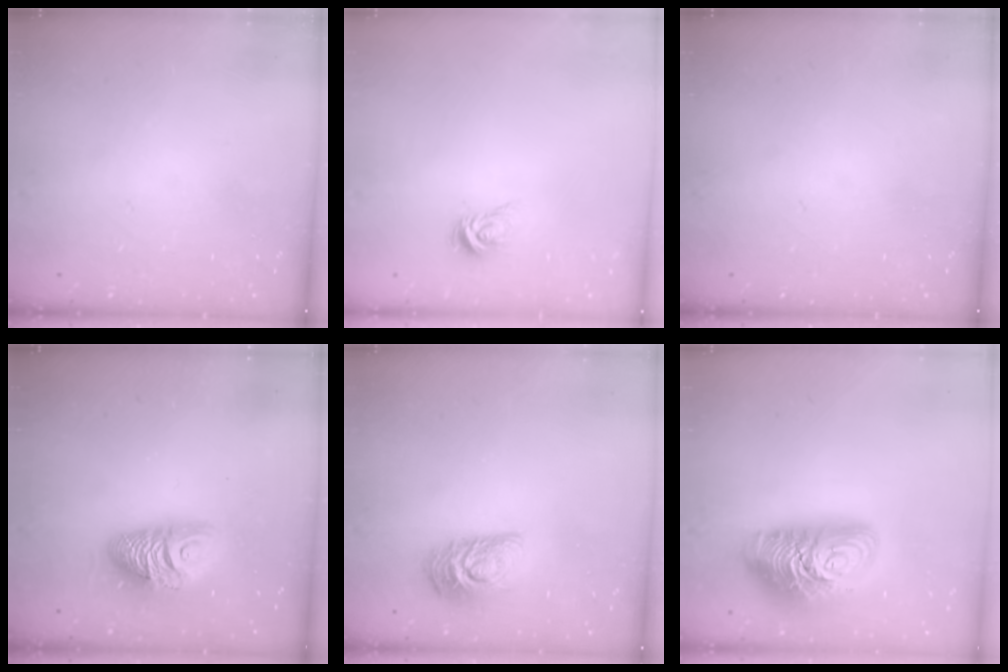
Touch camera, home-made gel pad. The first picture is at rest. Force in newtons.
{"total": 3.6, "press": 3.6, "slide": 0.5}
{"total": 0.0}
{"total": 10.6, "press": 10.6, "slide": 0.5}
{"total": 11.9, "press": 11.9, "slide": 0.9}
{"total": 17.0, "press": 16.9, "slide": 1.3}